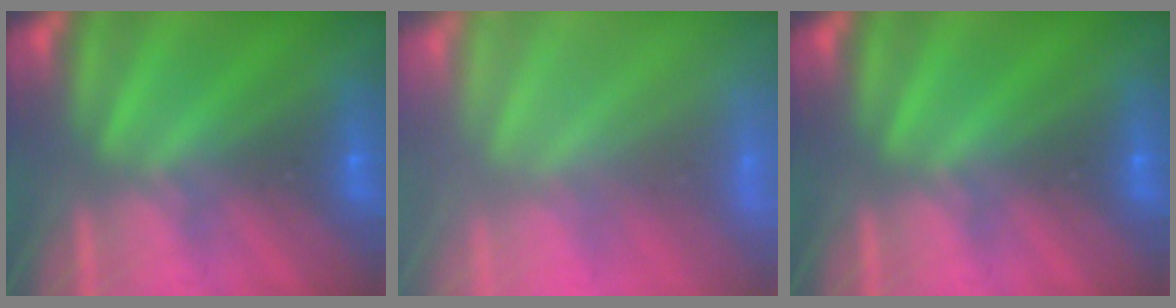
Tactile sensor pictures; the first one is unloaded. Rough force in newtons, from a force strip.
{"total": 8.0}
{"total": 0.0}